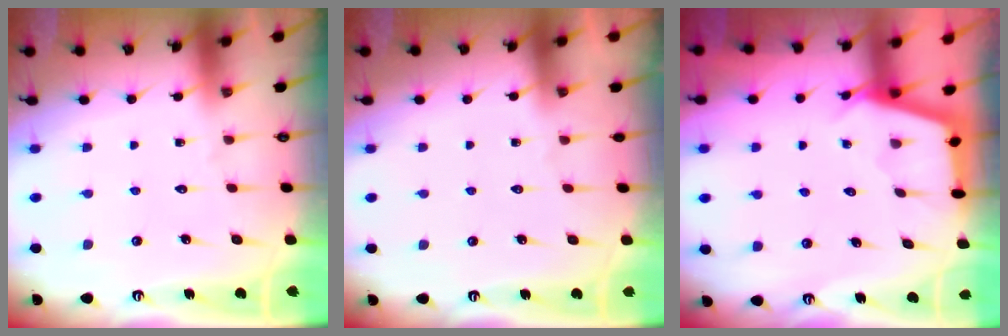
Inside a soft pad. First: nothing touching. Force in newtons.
{"total": 0.0}
{"total": 2.8, "press": 2.8, "slide": 0.3}